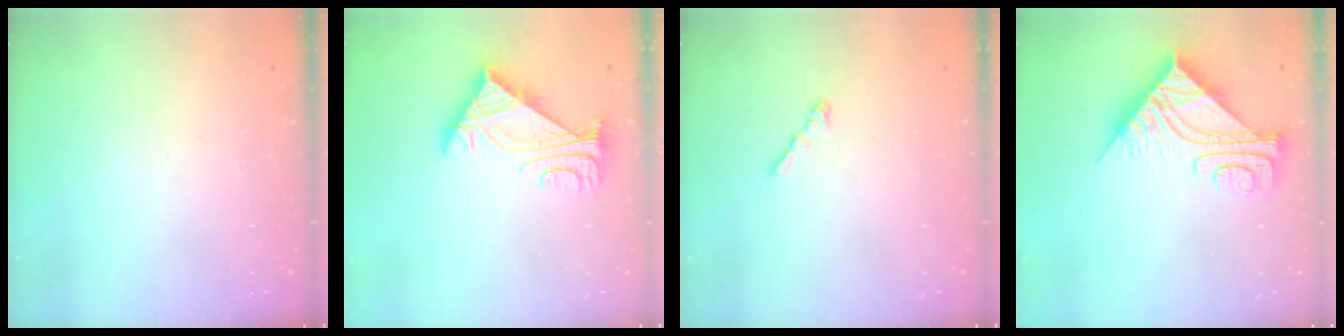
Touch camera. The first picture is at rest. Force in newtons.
{"total": 5.0, "press": 4.9, "slide": 1.0}
{"total": 1.3, "press": 1.2, "slide": 0.6}
{"total": 9.0, "press": 9.0, "slide": 0.9}